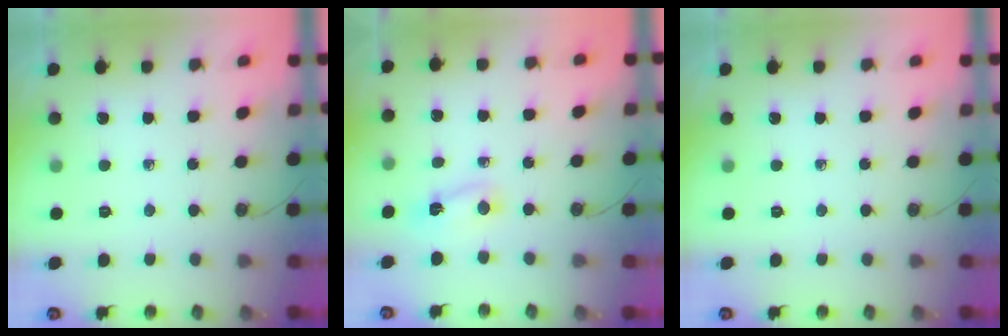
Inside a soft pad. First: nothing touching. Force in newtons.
{"total": 2.6, "press": 2.6, "slide": 0.6}
{"total": 0.0}